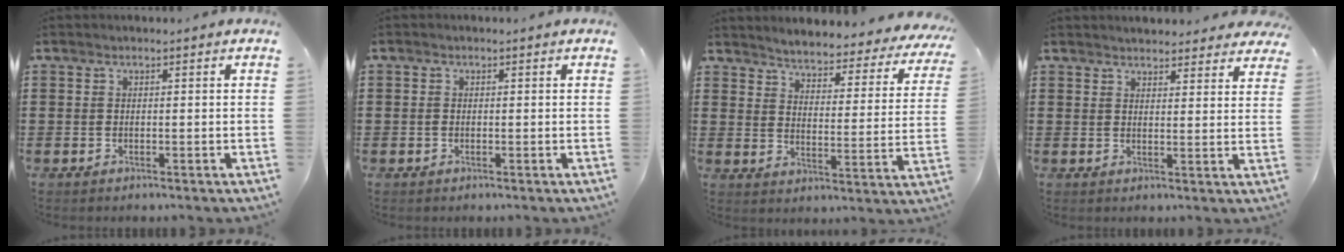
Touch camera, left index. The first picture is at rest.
{"total": 0.7, "force": [-0.3, 0.6, 0.1], "torque": [-0.002, 0.004, -0.007]}
{"total": 3.6, "force": [3.6, -0.1, 0.2], "torque": [-0.030, -0.037, 0.055]}
{"total": 3.3, "force": [3.2, 0.4, 0.2], "torque": [-0.005, -0.014, 0.059]}